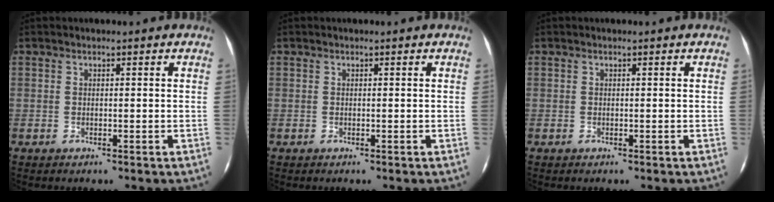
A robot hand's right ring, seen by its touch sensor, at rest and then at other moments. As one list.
[{"total": 0.0}, {"total": 0.0}]